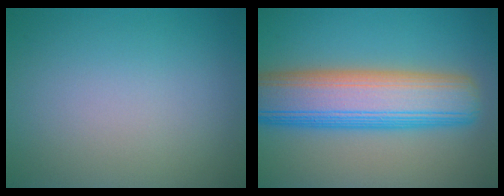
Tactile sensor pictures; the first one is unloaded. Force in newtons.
{"total": 10.8, "press": 10.8, "slide": 0.4}